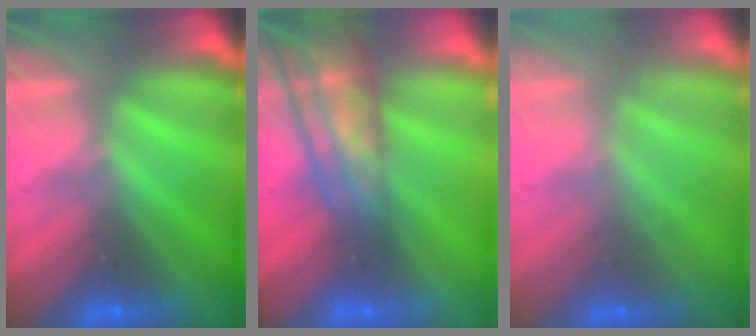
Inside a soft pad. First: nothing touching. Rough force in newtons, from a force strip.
{"total": 7.1}
{"total": 2.2}